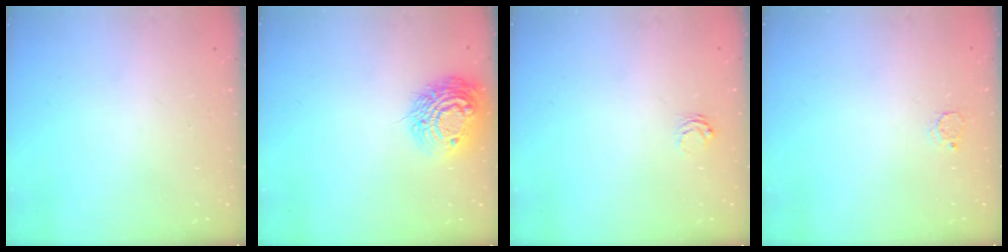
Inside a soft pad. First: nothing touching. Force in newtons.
{"total": 13.9, "press": 13.8, "slide": 1.3}
{"total": 2.5, "press": 2.5, "slide": 0.2}
{"total": 2.4, "press": 2.4, "slide": 0.3}